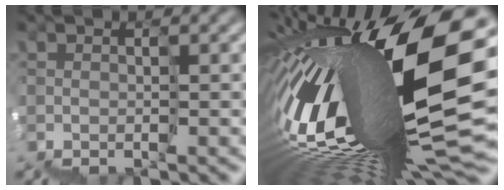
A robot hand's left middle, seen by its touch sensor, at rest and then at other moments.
{"total": 16.3, "force": [2.1, 5.3, 15.3], "torque": [-0.305, -0.012, 0.043]}